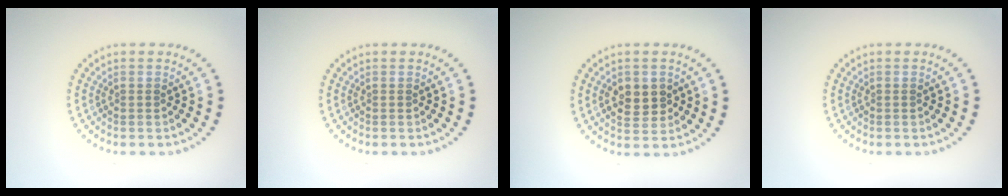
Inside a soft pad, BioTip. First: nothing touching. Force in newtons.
{"total": 0.0}
{"total": 2.9, "press": 2.8, "slide": 0.4}
{"total": 0.0}